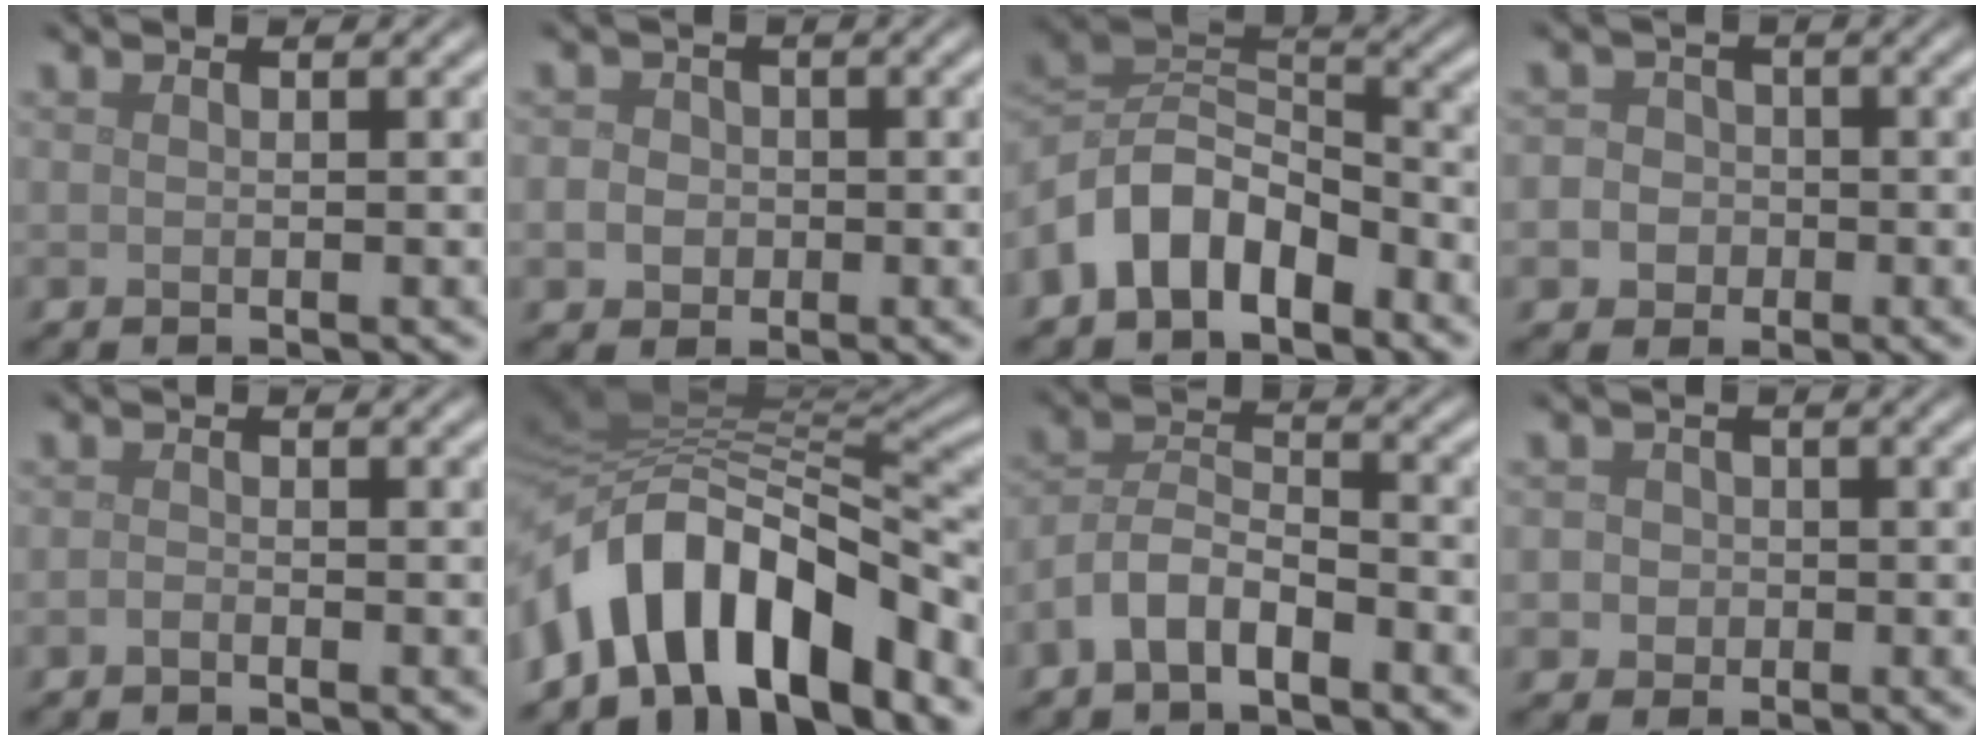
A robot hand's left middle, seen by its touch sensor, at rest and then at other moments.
{"total": 3.9, "force": [-0.8, 3.5, 1.4], "torque": [-0.008, 0.008, -0.035]}
{"total": 7.6, "force": [-3.9, 4.6, 4.7], "torque": [-0.080, 0.011, -0.087]}
{"total": 5.1, "force": [-1.7, 4.6, 1.2], "torque": [-0.004, 0.003, -0.055]}
{"total": 0.7, "force": [-0.5, 0.3, 0.4], "torque": [-0.009, 0.001, -0.012]}
{"total": 11.2, "force": [-4.9, 5.5, 8.4], "torque": [-0.129, 0.013, -0.090]}
{"total": 4.4, "force": [-2.6, 2.2, 2.8], "torque": [-0.052, 0.011, -0.057]}
{"total": 3.3, "force": [-0.6, 3.1, 0.9], "torque": [0.008, 0.012, -0.032]}